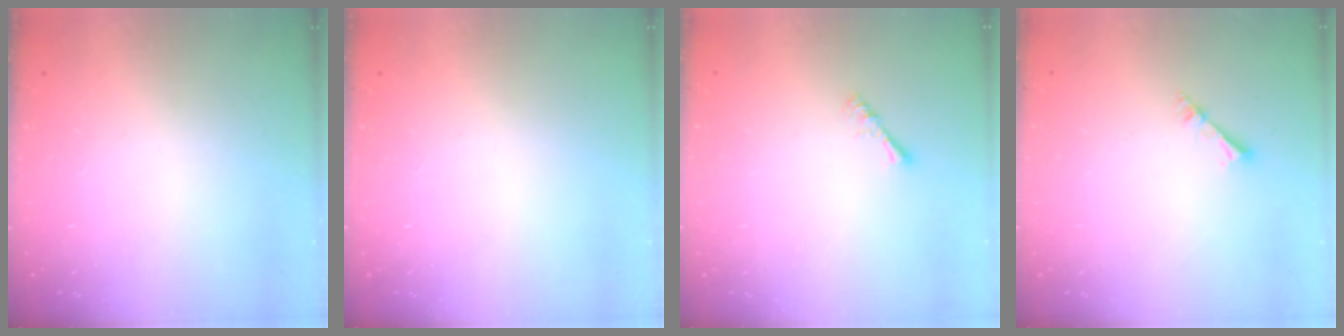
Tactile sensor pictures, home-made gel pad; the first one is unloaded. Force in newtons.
{"total": 0.0}
{"total": 2.4, "press": 2.4, "slide": 0.3}
{"total": 2.6, "press": 2.6, "slide": 0.3}